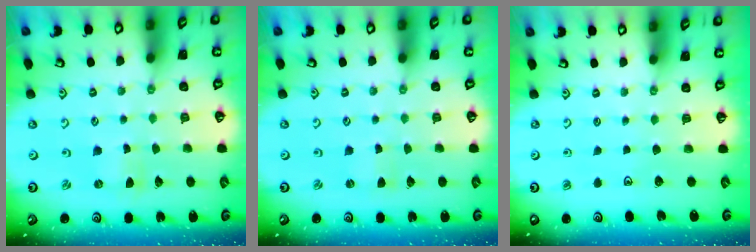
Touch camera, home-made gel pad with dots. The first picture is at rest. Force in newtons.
{"total": 1.4, "press": 1.4, "slide": 0.2}
{"total": 0.0}